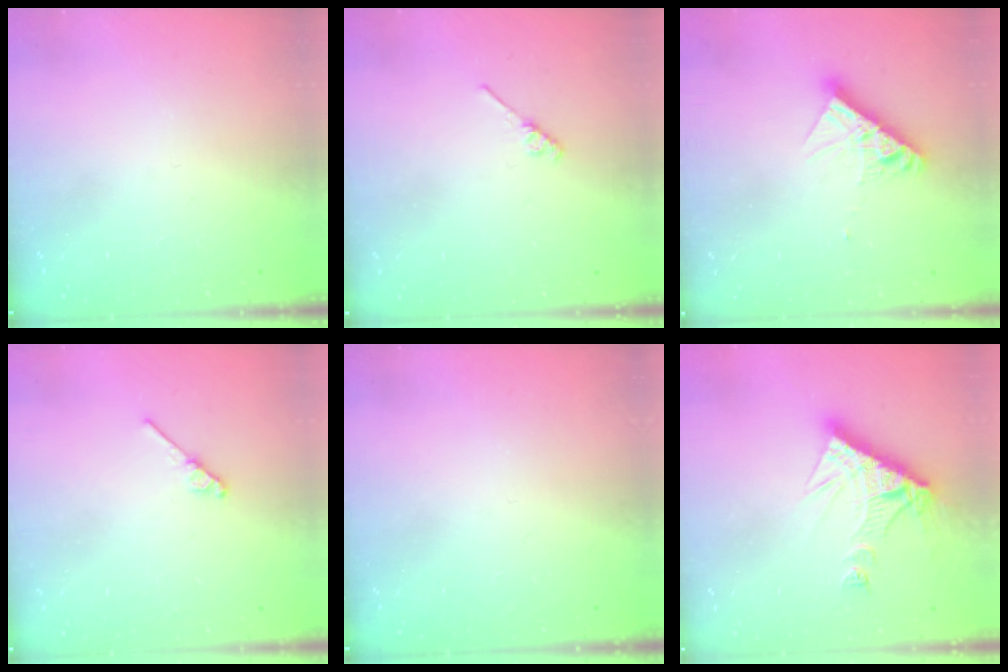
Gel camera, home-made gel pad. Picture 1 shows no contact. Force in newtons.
{"total": 2.7, "press": 2.7, "slide": 0.4}
{"total": 10.2, "press": 10.2, "slide": 0.7}
{"total": 3.7, "press": 3.7, "slide": 0.4}
{"total": 0.0}
{"total": 12.1, "press": 12.1, "slide": 1.2}